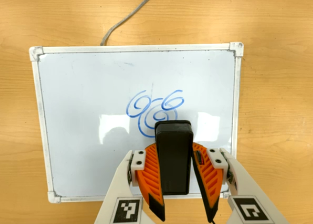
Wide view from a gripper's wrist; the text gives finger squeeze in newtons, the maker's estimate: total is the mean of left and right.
{"total": 8.2, "left": 6.7, "right": 9.8}